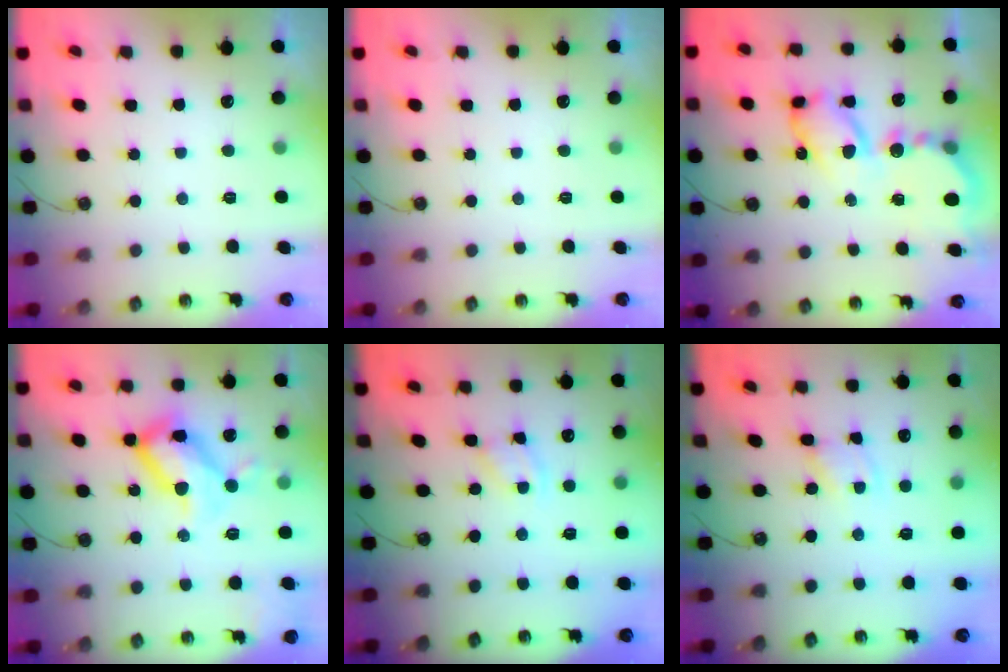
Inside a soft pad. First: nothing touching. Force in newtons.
{"total": 0.0}
{"total": 13.0, "press": 13.0, "slide": 0.9}
{"total": 22.8, "press": 22.6, "slide": 2.5}
{"total": 2.1, "press": 2.1, "slide": 0.3}
{"total": 1.9, "press": 1.9, "slide": 0.2}